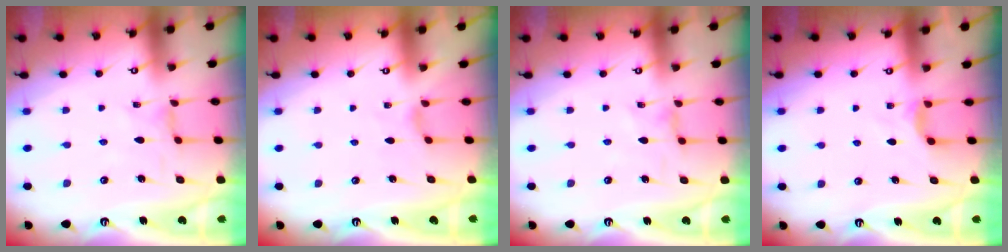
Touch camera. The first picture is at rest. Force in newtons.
{"total": 1.4, "press": 1.3, "slide": 0.4}
{"total": 1.4, "press": 1.3, "slide": 0.3}
{"total": 2.9, "press": 2.9, "slide": 0.4}